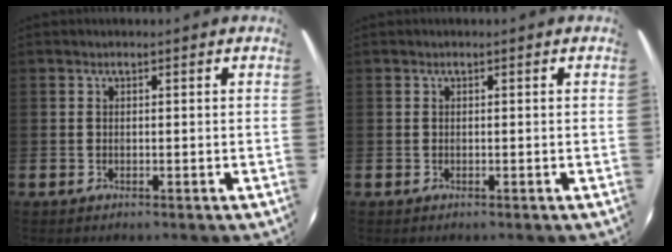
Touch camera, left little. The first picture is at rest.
{"total": 0.0}